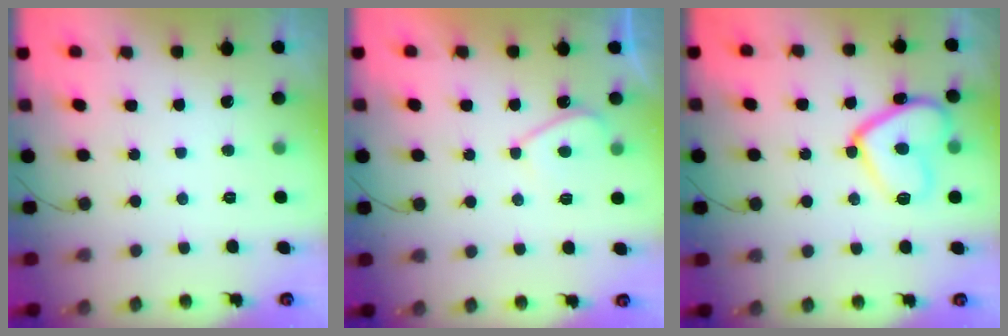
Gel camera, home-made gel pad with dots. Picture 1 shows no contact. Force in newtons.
{"total": 3.6, "press": 3.6, "slide": 0.7}
{"total": 14.2, "press": 14.2, "slide": 1.2}